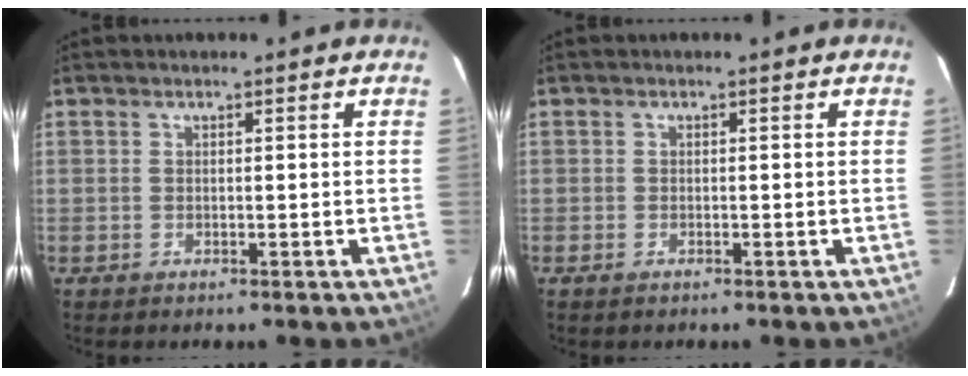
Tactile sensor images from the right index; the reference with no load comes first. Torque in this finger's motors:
{"motor_torque": [-0.10, -0.01, -0.09, 0.01]}